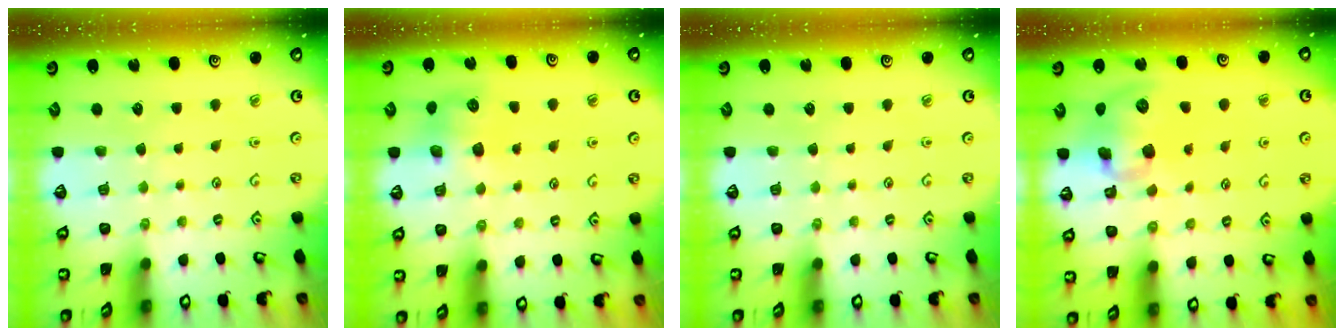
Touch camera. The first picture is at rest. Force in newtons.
{"total": 7.4, "press": 7.4, "slide": 0.2}
{"total": 0.0}
{"total": 12.3, "press": 12.1, "slide": 2.3}